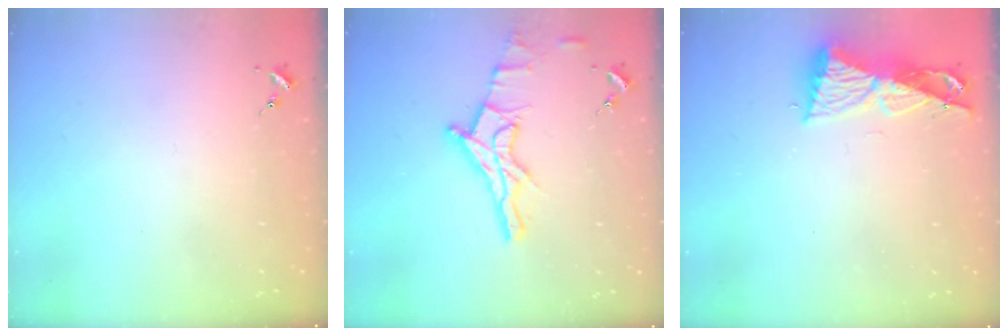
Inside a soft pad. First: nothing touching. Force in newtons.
{"total": 12.6, "press": 12.5, "slide": 1.3}
{"total": 9.9, "press": 9.8, "slide": 0.6}